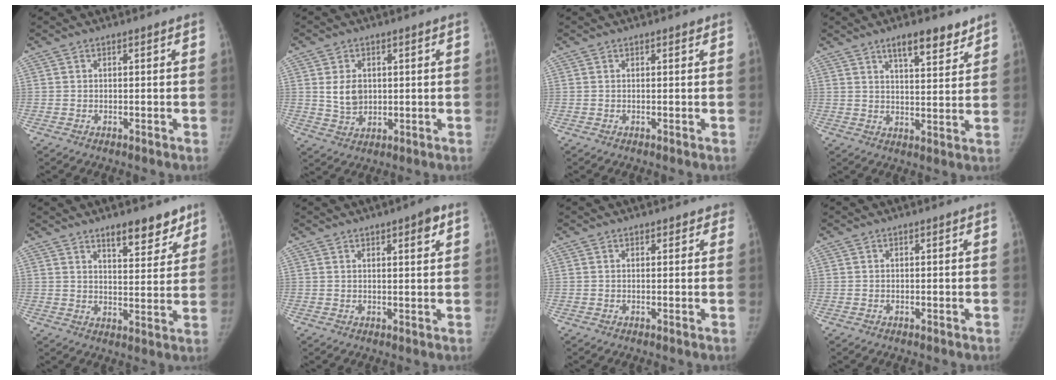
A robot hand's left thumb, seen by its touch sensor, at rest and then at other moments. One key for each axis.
{"total": 5.6, "fx": 1.0, "fy": 4.2, "fz": 3.5, "tx": -0.042, "ty": -0.012, "tz": 0.028}
{"total": 0.6, "fx": 0.4, "fy": 0.2, "fz": 0.3, "tx": -0.005, "ty": -0.002, "tz": 0.004}
{"total": 8.5, "fx": 6.0, "fy": 2.6, "fz": 5.4, "tx": -0.061, "ty": -0.039, "tz": 0.093}
{"total": 9.2, "fx": 6.6, "fy": 3.4, "fz": 5.4, "tx": -0.043, "ty": -0.043, "tz": 0.098}
{"total": 3.8, "fx": 2.0, "fy": 1.1, "fz": 3.1, "tx": -0.036, "ty": -0.008, "tz": 0.025}
{"total": 1.7, "fx": 1.2, "fy": 1.1, "fz": 0.5, "tx": 0.018, "ty": -0.001, "tz": 0.007}
{"total": 0.0}